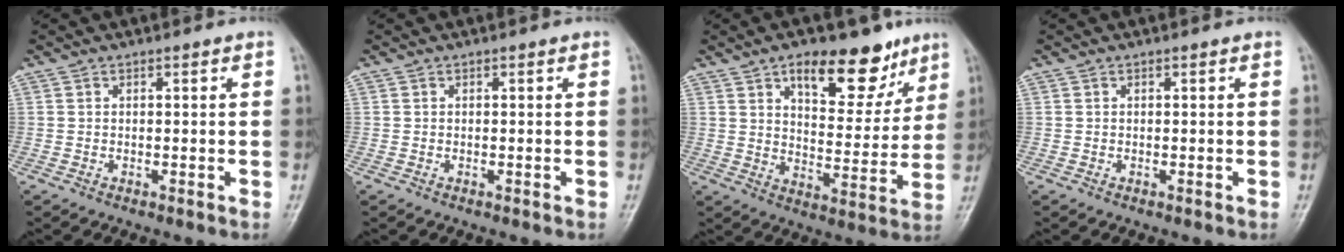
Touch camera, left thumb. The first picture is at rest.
{"total": 0.0}
{"total": 15.2, "force": [9.3, 7.2, 9.5], "torque": [-0.083, -0.052, 0.139]}
{"total": 0.0}